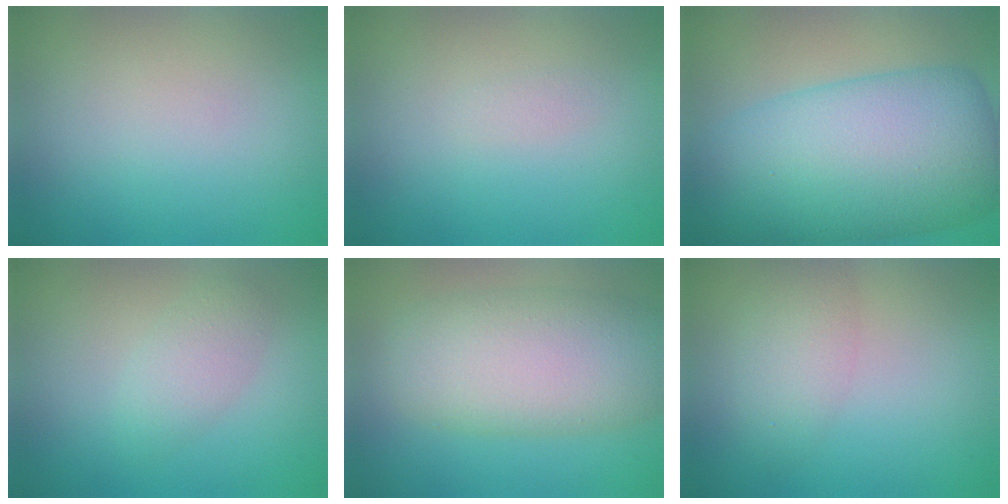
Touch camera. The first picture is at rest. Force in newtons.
{"total": 0.6, "press": 0.6, "slide": 0.0}
{"total": 14.1, "press": 14.1, "slide": 0.1}
{"total": 2.1, "press": 2.1, "slide": 0.1}
{"total": 8.5, "press": 8.5, "slide": 0.4}
{"total": 3.0, "press": 3.0, "slide": 0.0}